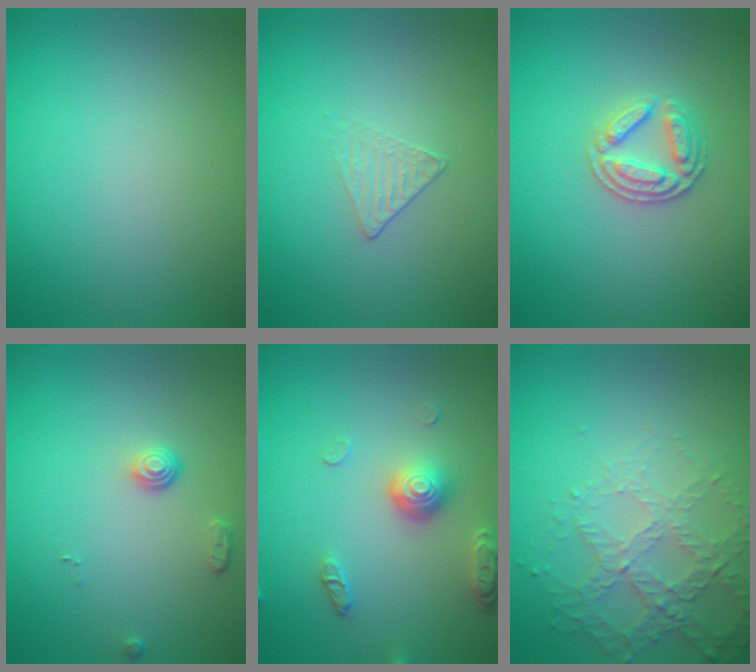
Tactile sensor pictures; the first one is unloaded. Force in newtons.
{"total": 1.1, "press": 0.5, "slide": 1.0}
{"total": 2.8, "press": 2.7, "slide": 0.7}
{"total": 1.3, "press": 1.0, "slide": 0.9}
{"total": 3.8, "press": 3.0, "slide": 2.3}
{"total": 4.3, "press": 3.2, "slide": 2.9}